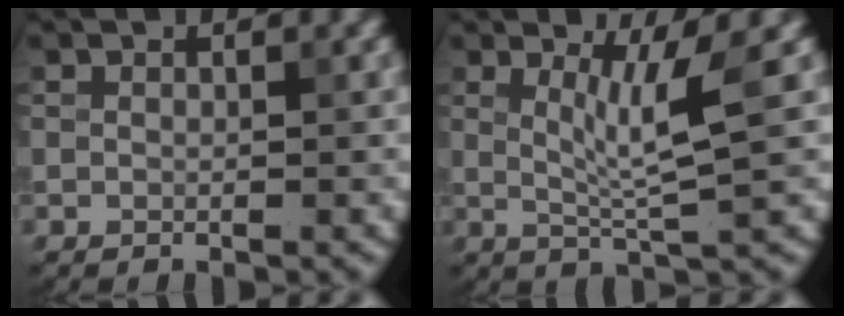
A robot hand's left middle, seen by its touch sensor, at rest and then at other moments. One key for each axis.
{"total": 3.4, "fx": 1.0, "fy": 0.2, "fz": 3.3, "tx": -0.061, "ty": -0.005, "tz": 0.026}